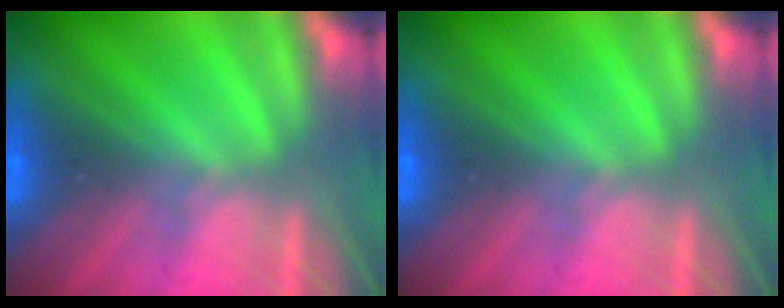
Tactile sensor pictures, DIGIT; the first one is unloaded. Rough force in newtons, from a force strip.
{"total": 0.0}